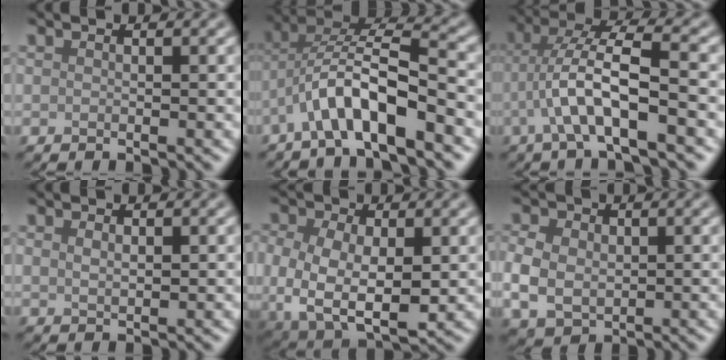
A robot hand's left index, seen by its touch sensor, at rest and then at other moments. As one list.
[{"total": 7.2, "force": [-3.0, 2.0, 6.3], "torque": [-0.112, 0.016, -0.059]}, {"total": 6.7, "force": [-1.9, 1.5, 6.3], "torque": [-0.120, 0.020, -0.041]}, {"total": 1.3, "force": [0.5, 0.7, 1.0], "torque": [-0.020, -0.001, 0.012]}, {"total": 8.3, "force": [-0.6, 5.6, 6.2], "torque": [-0.139, -0.021, 0.005]}, {"total": 4.8, "force": [0.1, 3.8, 2.9], "torque": [-0.065, -0.001, -0.001]}]